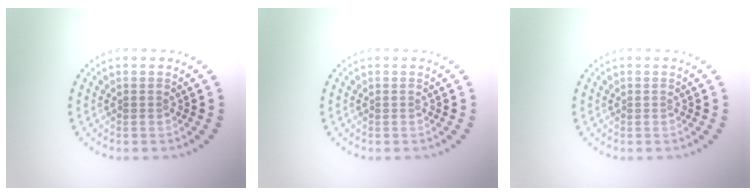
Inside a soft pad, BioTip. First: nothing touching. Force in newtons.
{"total": 0.0}
{"total": 0.0}